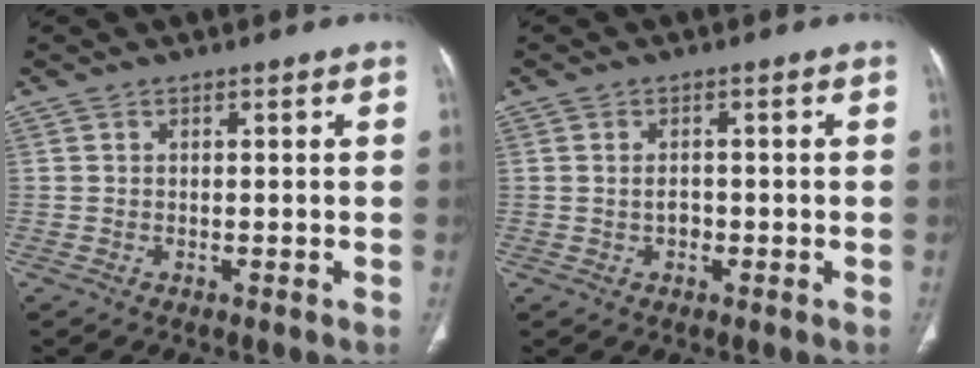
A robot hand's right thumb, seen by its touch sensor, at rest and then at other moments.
{"total": 1.8, "force": [-0.2, 1.3, 1.3], "torque": [-0.021, 0.004, -0.003]}